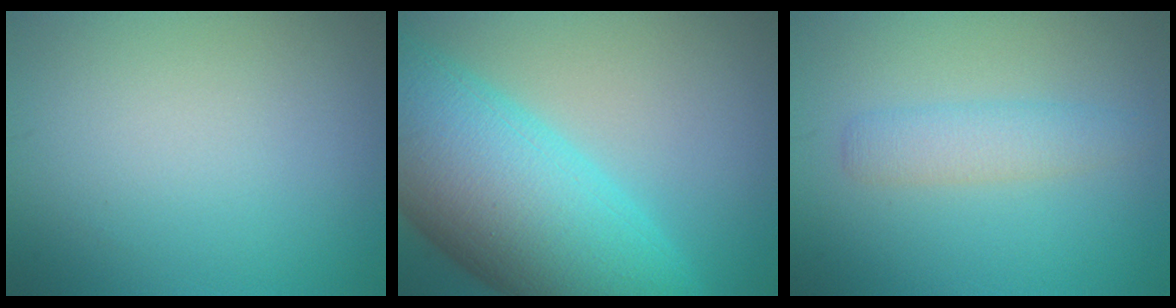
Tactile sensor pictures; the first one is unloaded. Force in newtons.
{"total": 15.0, "press": 15.0, "slide": 0.4}
{"total": 2.4, "press": 2.4, "slide": 0.1}